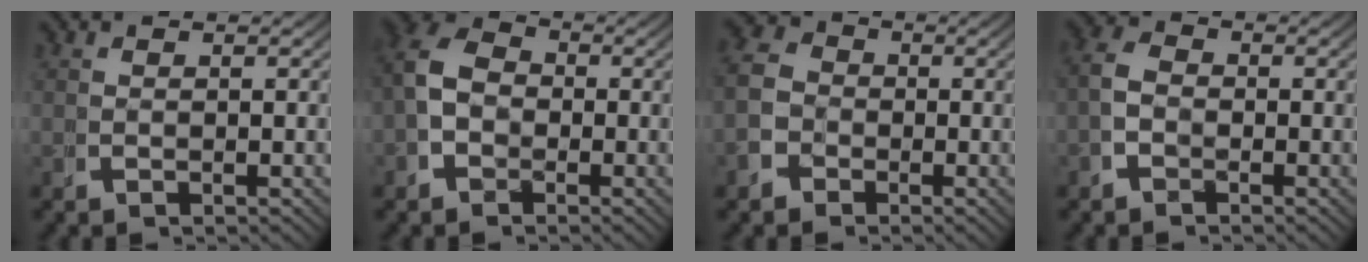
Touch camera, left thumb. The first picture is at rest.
{"total": 5.6, "force": [-0.2, 4.7, 3.1], "torque": [-0.055, -0.002, -0.014]}
{"total": 6.5, "force": [-0.6, 5.9, 2.5], "torque": [-0.044, -0.001, -0.028]}
{"total": 2.7, "force": [-0.8, 2.2, 1.3], "torque": [-0.025, -0.001, -0.021]}